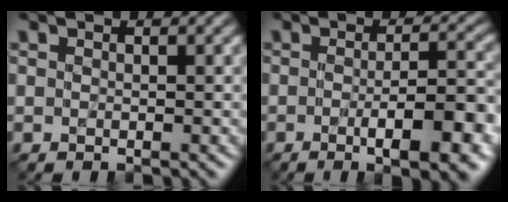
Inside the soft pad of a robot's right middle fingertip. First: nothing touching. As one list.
[{"total": 7.8, "force": [-2.4, 2.3, 7.1], "torque": [-0.088, -0.001, -0.027]}]